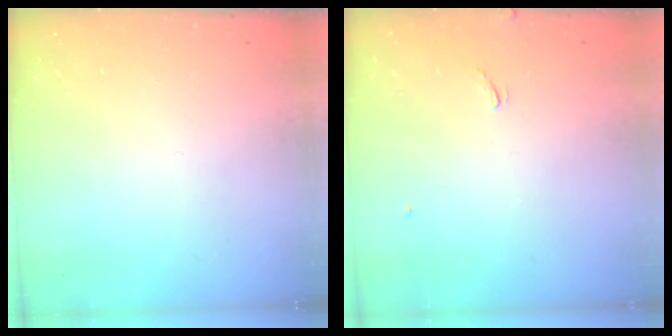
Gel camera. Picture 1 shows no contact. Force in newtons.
{"total": 3.3, "press": 3.3, "slide": 0.5}